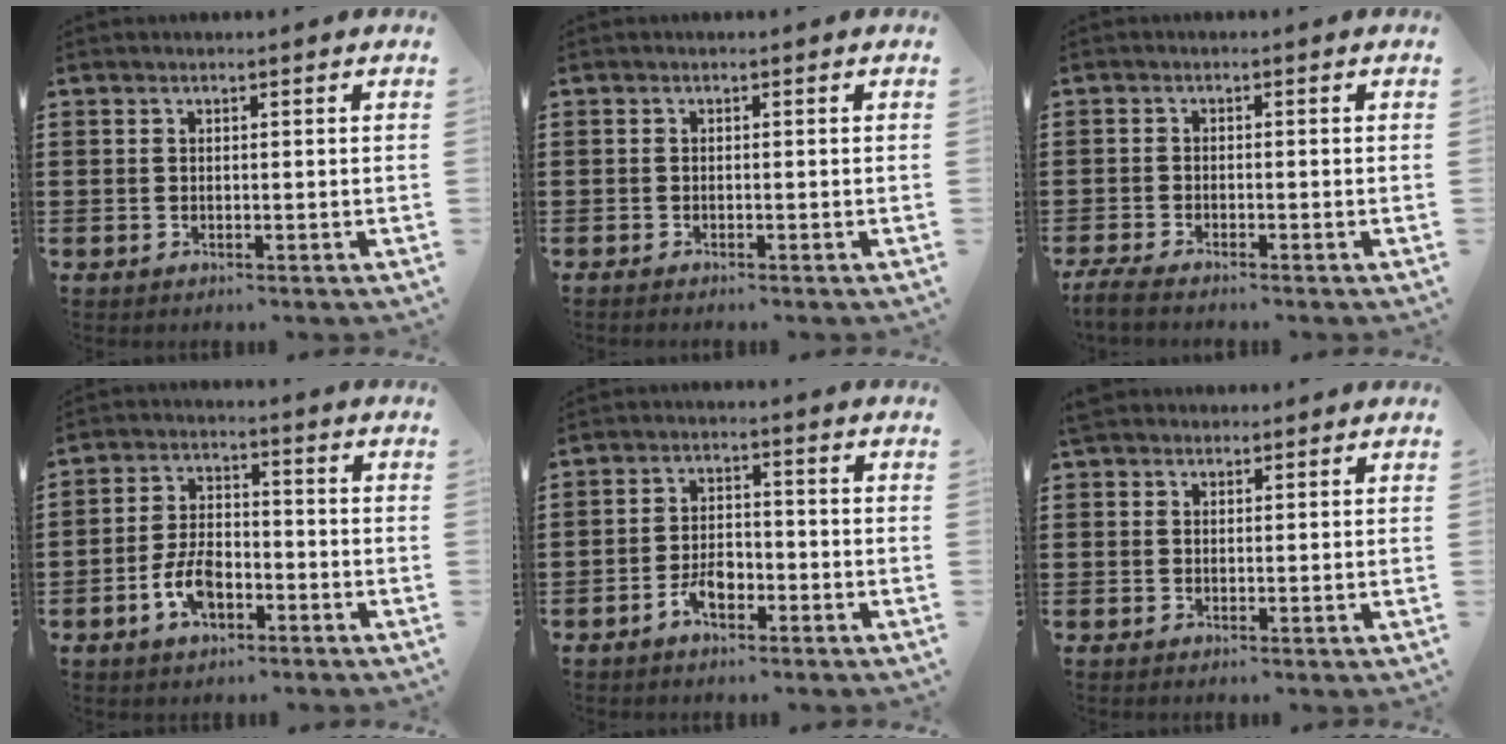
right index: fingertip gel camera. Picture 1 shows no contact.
{"total": 0.7, "force": [-0.6, -0.1, 0.1], "torque": [-0.003, -0.004, -0.012]}
{"total": 2.5, "force": [-2.4, -0.1, 0.7], "torque": [-0.027, -0.008, -0.052]}
{"total": 6.1, "force": [-2.9, 3.3, 4.2], "torque": [-0.100, 0.001, -0.057]}
{"total": 4.1, "force": [-2.4, 2.0, 2.6], "torque": [-0.059, 0.000, -0.048]}
{"total": 1.4, "force": [1.2, 0.8, 0.1], "torque": [0.002, -0.001, 0.022]}